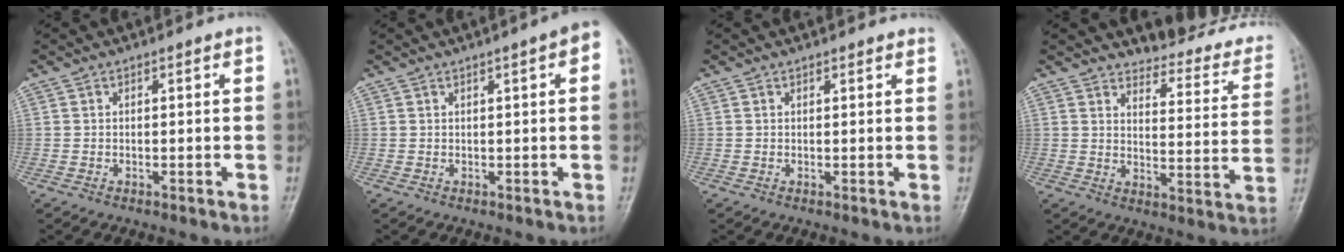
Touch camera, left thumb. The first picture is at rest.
{"total": 4.1, "force": [1.7, 0.8, 3.7], "torque": [-0.044, 0.012, 0.018]}
{"total": 2.4, "force": [2.2, 0.6, 0.8], "torque": [0.001, 0.004, 0.023]}
{"total": 17.0, "force": [16.5, 2.9, 3.1], "torque": [-0.002, -0.161, 0.186]}